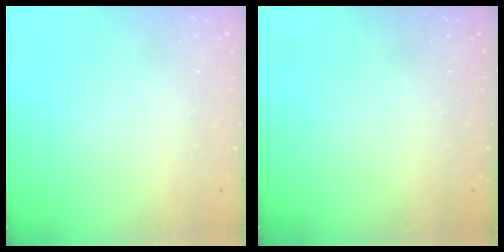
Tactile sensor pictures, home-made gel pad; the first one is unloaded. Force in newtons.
{"total": 0.0}